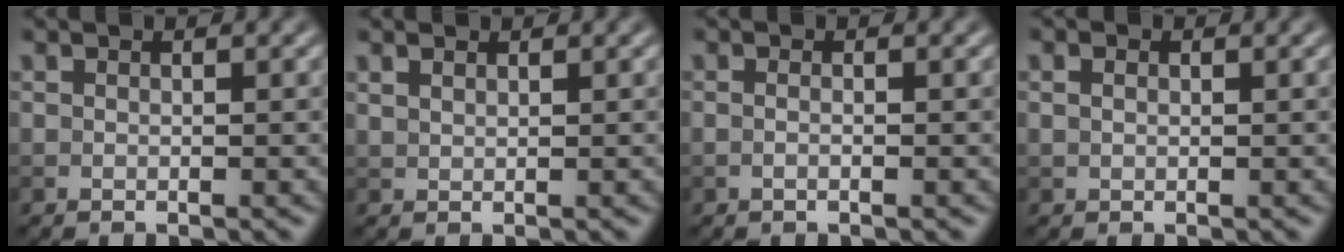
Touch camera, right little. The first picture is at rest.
{"total": 1.0, "force": [0.8, 0.4, 0.4], "torque": [-0.012, 0.001, 0.019]}
{"total": 0.7, "force": [-0.1, 0.2, 0.7], "torque": [-0.010, -0.011, -0.006]}
{"total": 1.0, "force": [0.3, 0.7, 0.6], "torque": [-0.012, 0.001, 0.003]}